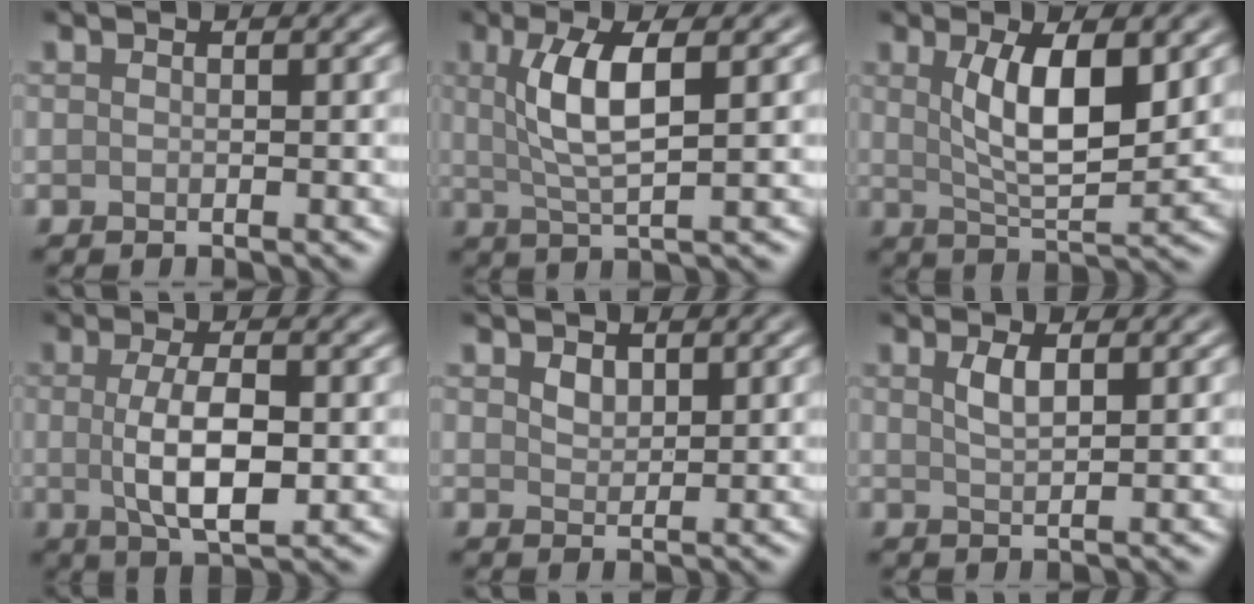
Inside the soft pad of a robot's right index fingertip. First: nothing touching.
{"total": 5.1, "force": [1.2, 1.4, 4.7], "torque": [-0.095, 0.003, 0.026]}
{"total": 6.4, "force": [1.7, 2.2, 5.8], "torque": [-0.105, -0.006, 0.036]}
{"total": 5.4, "force": [-0.1, 1.9, 5.0], "torque": [-0.101, -0.004, -0.001]}
{"total": 1.4, "force": [0.9, 0.8, 0.7], "torque": [-0.013, 0.000, 0.020]}
{"total": 1.8, "force": [0.9, 0.5, 1.4], "torque": [-0.030, 0.001, 0.018]}